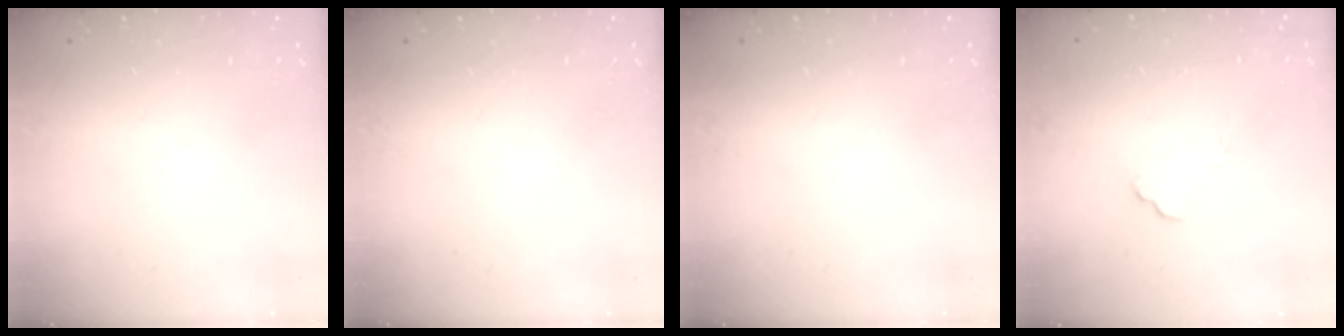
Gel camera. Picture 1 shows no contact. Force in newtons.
{"total": 0.0}
{"total": 0.0}
{"total": 5.4, "press": 5.4, "slide": 0.4}